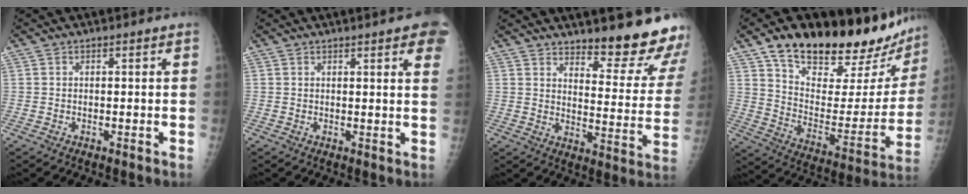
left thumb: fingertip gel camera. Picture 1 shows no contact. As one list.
[{"total": 8.4, "force": [4.9, 1.5, 6.7], "torque": [-0.061, -0.005, 0.047]}, {"total": 16.8, "force": [14.8, 3.2, 7.2], "torque": [-0.053, -0.141, 0.188]}, {"total": 29.3, "force": [21.7, 10.8, 16.5], "torque": [-0.214, -0.078, 0.321]}]